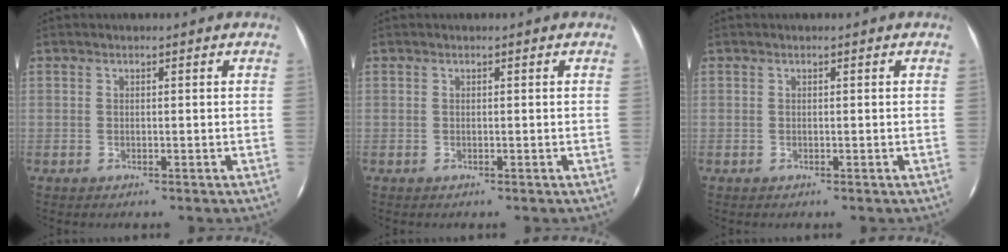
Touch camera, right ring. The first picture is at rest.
{"total": 0.0}
{"total": 0.0}